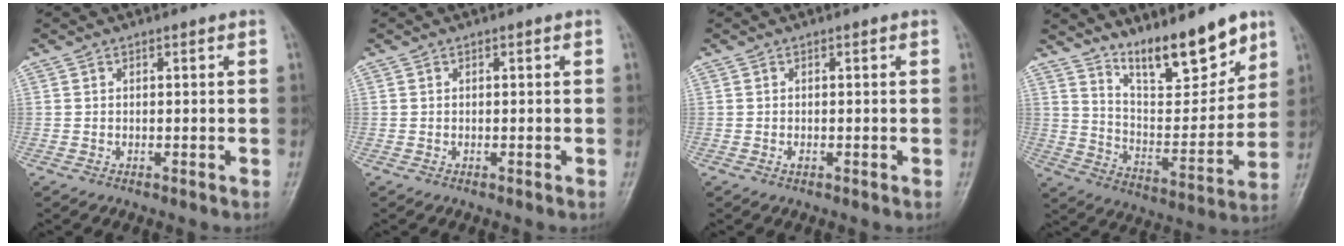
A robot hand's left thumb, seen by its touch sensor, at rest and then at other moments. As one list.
[{"total": 0.0}, {"total": 0.8, "force": [-0.2, 0.5, 0.6], "torque": [-0.007, -0.001, -0.005]}, {"total": 15.8, "force": [11.6, 5.1, 9.5], "torque": [-0.107, -0.082, 0.201]}]